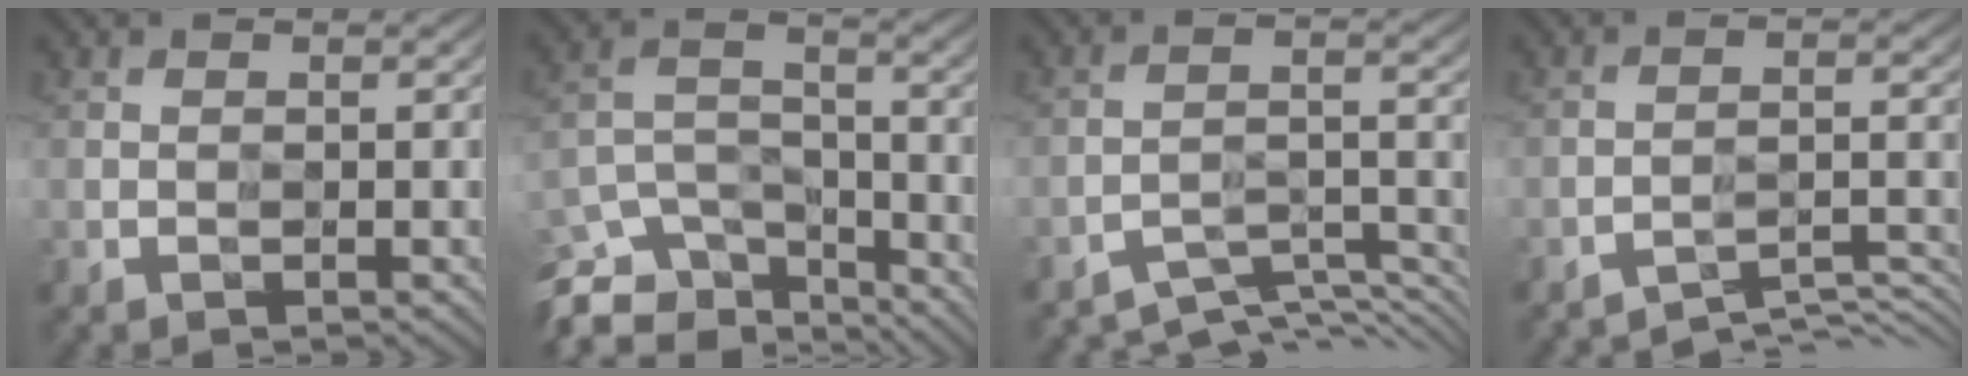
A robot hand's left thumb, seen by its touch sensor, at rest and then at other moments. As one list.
[{"total": 9.6, "force": [-8.4, 3.9, 2.3], "torque": [-0.052, -0.013, -0.157]}, {"total": 6.7, "force": [-6.6, 0.2, 0.5], "torque": [-0.008, 0.000, -0.100]}, {"total": 4.9, "force": [-4.9, -0.4, 0.0], "torque": [0.005, 0.006, -0.071]}]